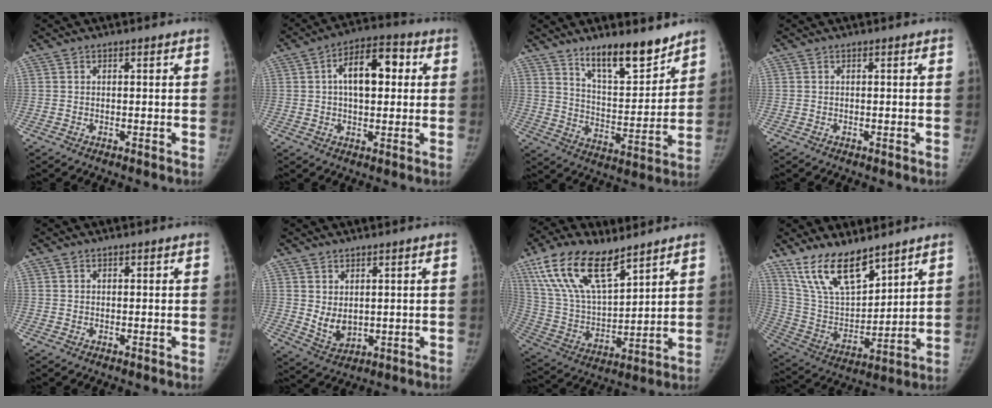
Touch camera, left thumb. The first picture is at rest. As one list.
[{"total": 11.6, "force": [2.1, 6.3, 9.5], "torque": [-0.132, 0.023, 0.025]}, {"total": 11.2, "force": [8.8, 3.0, 6.4], "torque": [-0.081, -0.072, 0.150]}, {"total": 0.0}, {"total": 0.6, "force": [0.2, 0.5, 0.2], "torque": [0.002, 0.001, 0.004]}, {"total": 5.0, "force": [1.0, 3.6, 3.4], "torque": [-0.050, -0.020, 0.037]}, {"total": 19.0, "force": [11.8, 7.9, 12.6], "torque": [-0.224, -0.042, 0.234]}, {"total": 15.6, "force": [11.5, 6.1, 8.6], "torque": [-0.126, -0.063, 0.234]}]